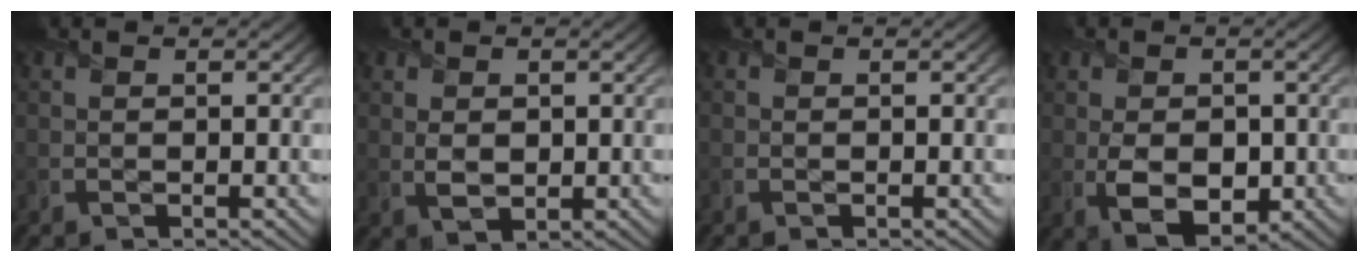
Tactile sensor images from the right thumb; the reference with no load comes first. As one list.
[{"total": 2.7, "force": [0.5, 1.9, 1.9], "torque": [-0.046, 0.001, 0.012]}, {"total": 0.0}, {"total": 5.9, "force": [-0.6, 4.0, 4.4], "torque": [-0.087, -0.010, -0.007]}]